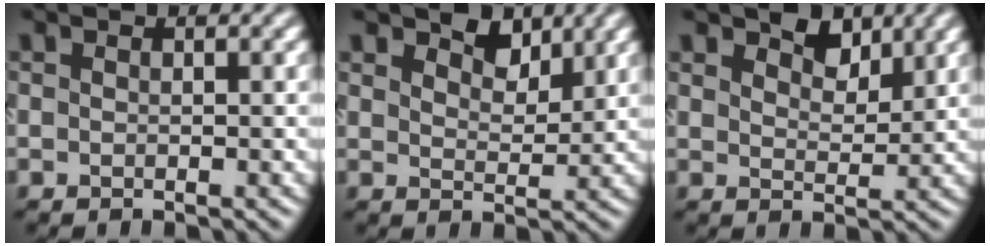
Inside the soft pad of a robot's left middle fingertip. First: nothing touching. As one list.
[{"total": 3.3, "force": [2.7, 1.4, 1.3], "torque": [-0.018, 0.006, 0.031]}, {"total": 3.6, "force": [2.8, 1.6, 1.5], "torque": [-0.020, 0.008, 0.029]}]